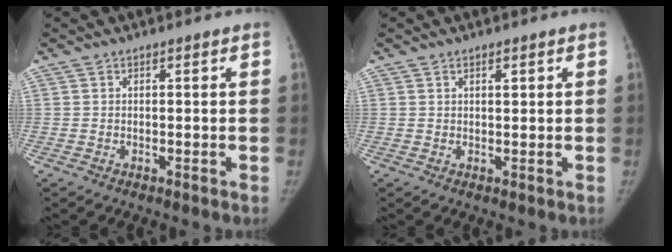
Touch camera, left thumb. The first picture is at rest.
{"total": 1.2, "force": [0.7, 0.5, 0.9], "torque": [-0.008, -0.002, 0.010]}